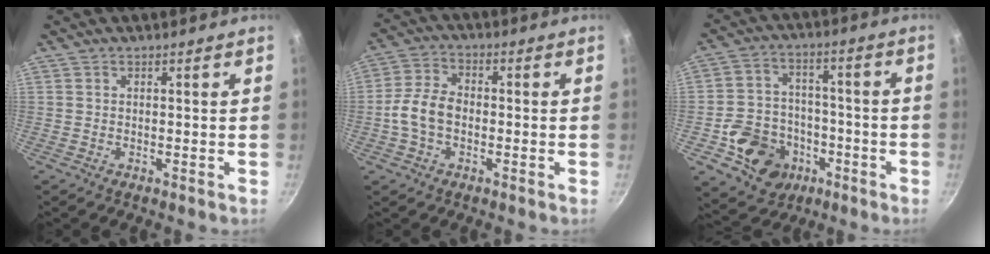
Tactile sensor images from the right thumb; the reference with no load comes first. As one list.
[{"total": 7.3, "force": [-1.4, 5.0, 5.2], "torque": [-0.090, 0.030, -0.036]}, {"total": 13.6, "force": [-5.3, 11.3, 5.3], "torque": [-0.058, 0.048, -0.078]}]